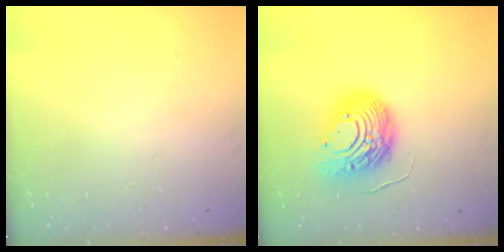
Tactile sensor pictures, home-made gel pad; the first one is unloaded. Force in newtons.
{"total": 13.5, "press": 13.4, "slide": 1.7}